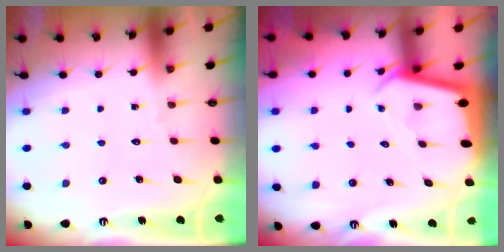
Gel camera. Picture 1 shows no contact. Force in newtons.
{"total": 2.1, "press": 2.1, "slide": 0.1}